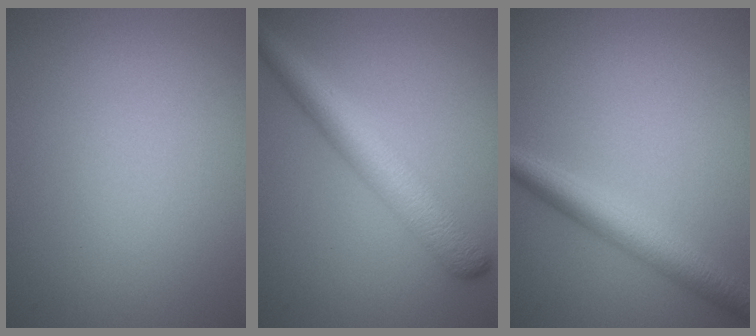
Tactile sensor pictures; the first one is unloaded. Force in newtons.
{"total": 5.1, "press": 5.1, "slide": 0.1}
{"total": 3.8, "press": 3.8, "slide": 0.0}